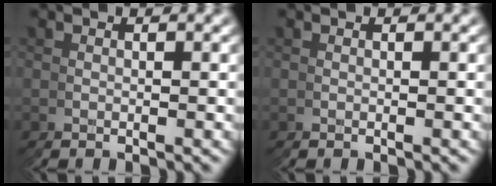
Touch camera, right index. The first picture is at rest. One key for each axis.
{"total": 0.0}